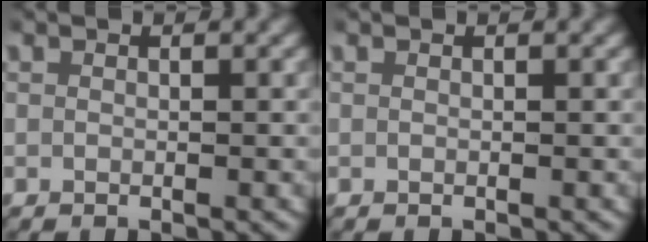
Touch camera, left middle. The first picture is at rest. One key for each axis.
{"total": 0.0}